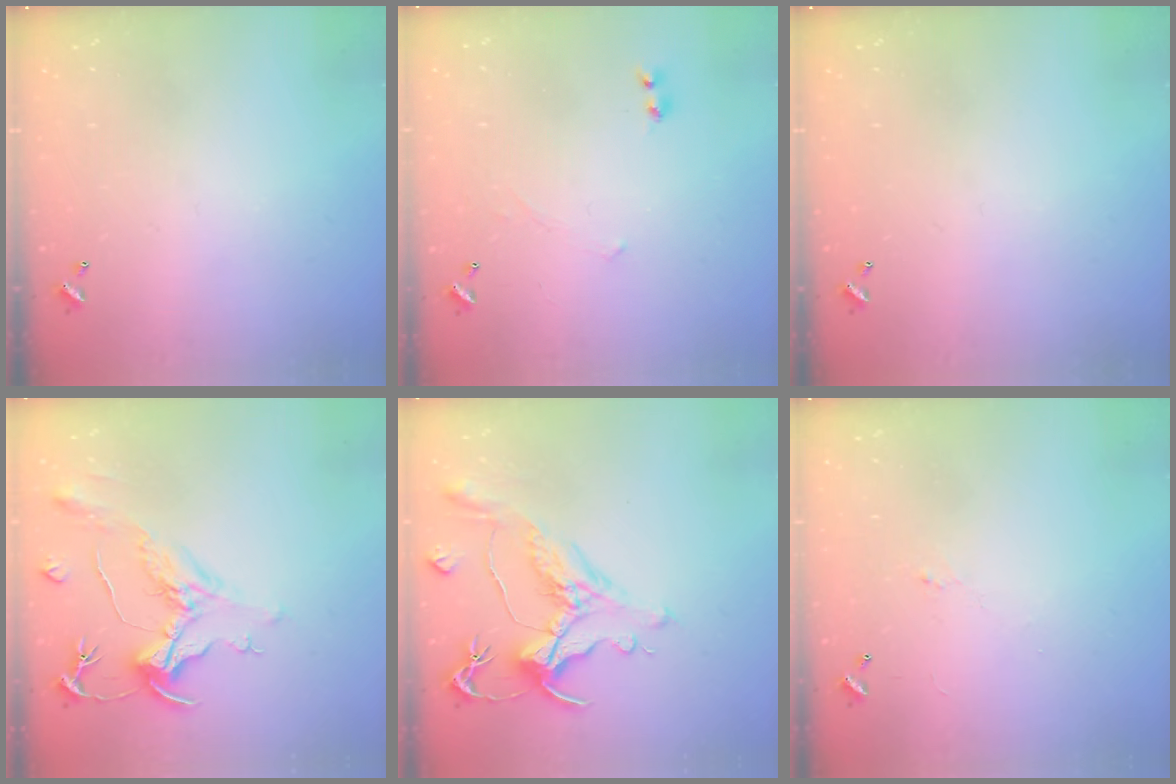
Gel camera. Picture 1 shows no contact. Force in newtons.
{"total": 2.3, "press": 2.3, "slide": 0.2}
{"total": 0.0}
{"total": 2.1, "press": 1.7, "slide": 1.3}
{"total": 1.5, "press": 0.4, "slide": 1.5}
{"total": 0.7, "press": 0.4, "slide": 0.6}